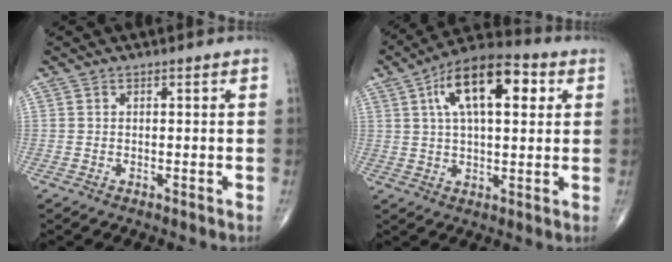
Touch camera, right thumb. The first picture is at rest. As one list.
[{"total": 16.0, "force": [5.1, 7.3, 13.3], "torque": [-0.203, 0.015, 0.076]}]